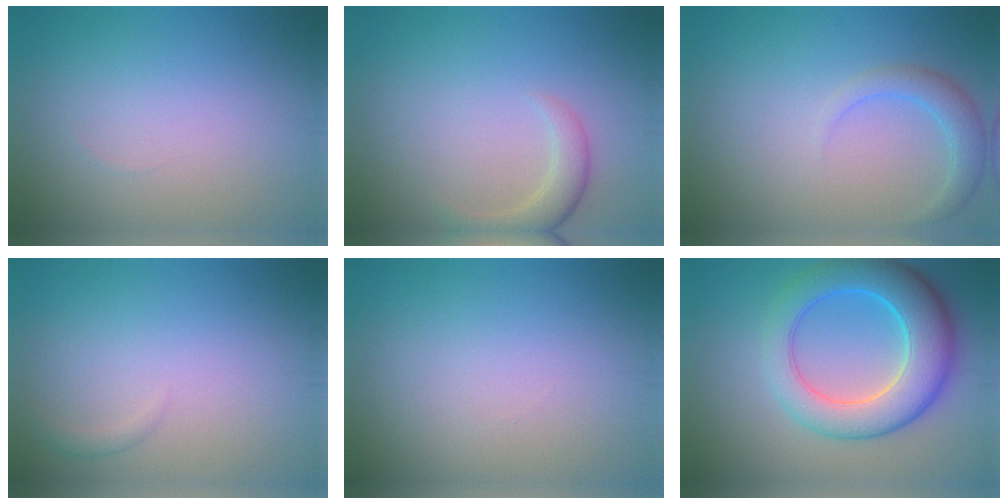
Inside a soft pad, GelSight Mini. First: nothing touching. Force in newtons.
{"total": 2.5, "press": 2.5, "slide": 0.2}
{"total": 2.4, "press": 2.4, "slide": 0.2}
{"total": 0.8, "press": 0.8, "slide": 0.0}
{"total": 0.0}
{"total": 8.8, "press": 8.7, "slide": 0.6}